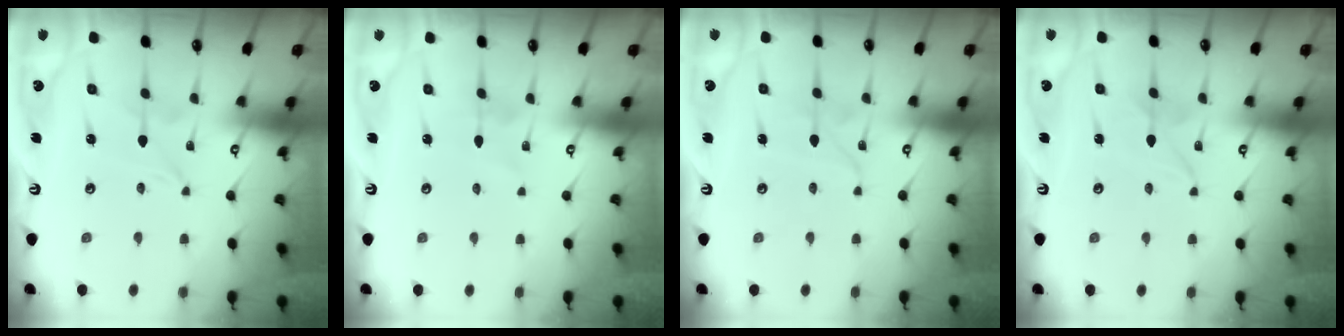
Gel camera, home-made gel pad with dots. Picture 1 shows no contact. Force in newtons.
{"total": 1.8, "press": 1.7, "slide": 0.2}
{"total": 2.3, "press": 2.3, "slide": 0.2}
{"total": 1.7, "press": 1.7, "slide": 0.2}